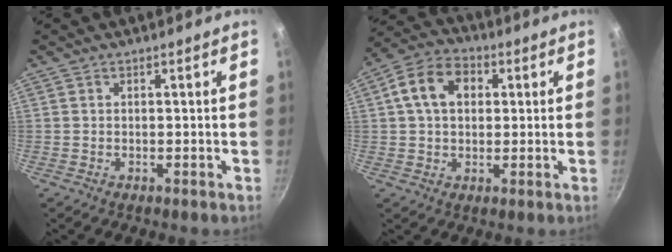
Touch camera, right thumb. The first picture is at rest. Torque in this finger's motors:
{"motor_torque": [-0.88, 1.03, 0.85, -0.01, 0.06]}